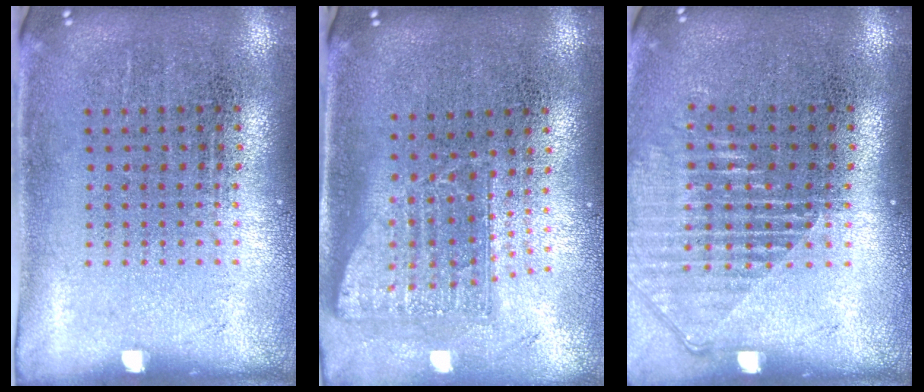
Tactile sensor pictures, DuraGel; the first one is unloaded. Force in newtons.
{"total": 1.7, "press": 1.3, "slide": 1.1}
{"total": 1.3, "press": 1.2, "slide": 0.5}